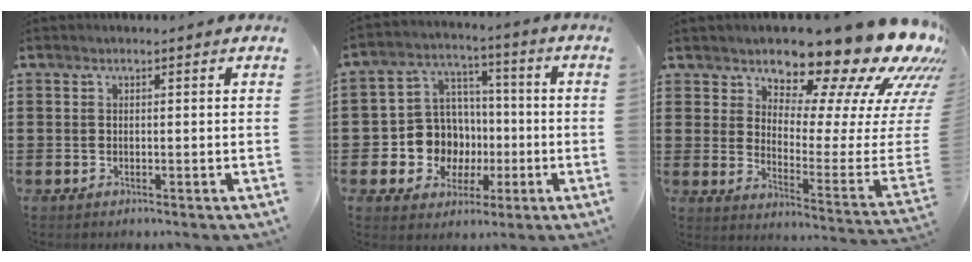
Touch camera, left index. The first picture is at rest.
{"total": 9.7, "force": [-0.9, 9.3, 2.7], "torque": [-0.103, 0.007, -0.007]}
{"total": 15.8, "force": [13.2, 3.4, 8.0], "torque": [-0.121, -0.116, 0.213]}